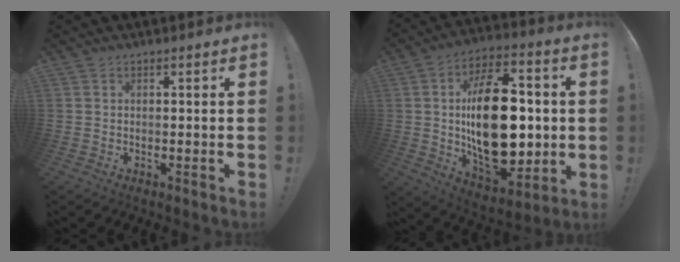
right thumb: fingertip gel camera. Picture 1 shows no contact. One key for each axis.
{"total": 28.7, "fx": 0.6, "fy": 16.3, "fz": 23.7, "tx": -0.400, "ty": -0.002, "tz": 0.022}